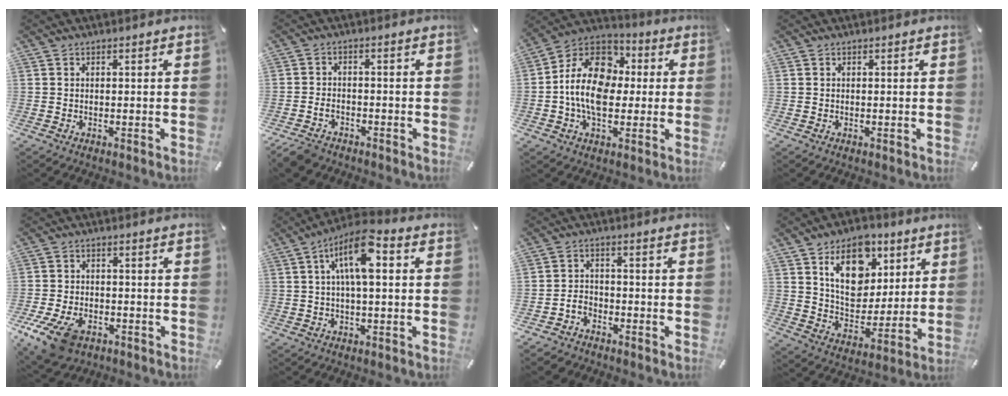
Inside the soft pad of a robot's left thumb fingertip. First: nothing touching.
{"total": 3.9, "force": [-2.8, 2.2, 1.5], "torque": [-0.037, 0.011, -0.055]}
{"total": 16.0, "force": [-1.3, 11.8, 10.7], "torque": [-0.229, 0.015, -0.027]}
{"total": 0.0}
{"total": 10.6, "force": [-5.9, 6.4, 6.1], "torque": [-0.132, 0.021, -0.107]}
{"total": 10.4, "force": [2.5, 3.8, 9.3], "torque": [-0.167, 0.002, 0.041]}
{"total": 4.1, "force": [-2.7, 3.0, 1.2], "torque": [-0.026, 0.013, -0.053]}
{"total": 15.9, "force": [7.7, 11.2, 8.3], "torque": [-0.125, -0.028, 0.141]}